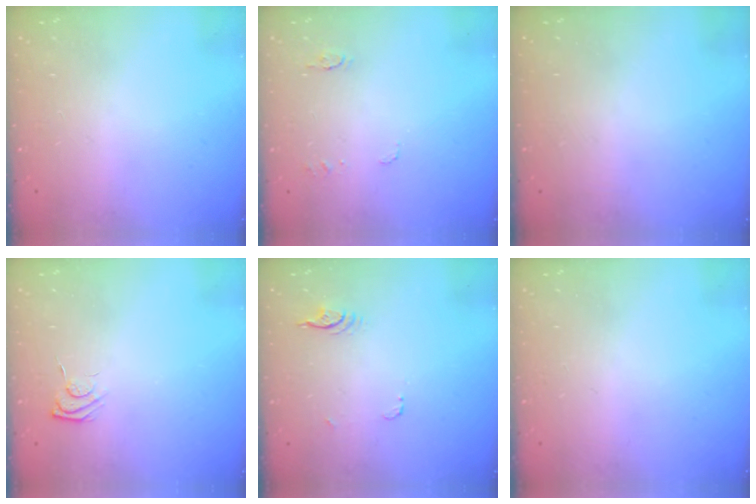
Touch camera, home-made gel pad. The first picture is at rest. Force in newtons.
{"total": 5.2, "press": 5.1, "slide": 0.5}
{"total": 0.0}
{"total": 4.9, "press": 4.7, "slide": 1.1}
{"total": 3.9, "press": 3.5, "slide": 1.7}
{"total": 0.0}